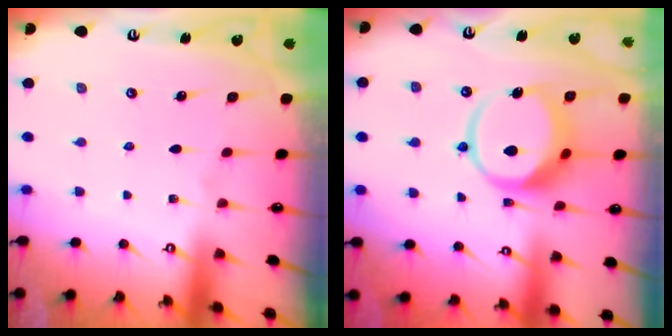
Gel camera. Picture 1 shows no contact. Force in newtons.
{"total": 11.1, "press": 11.0, "slide": 1.4}